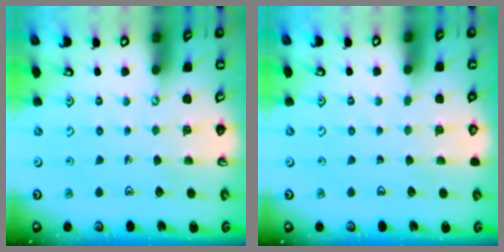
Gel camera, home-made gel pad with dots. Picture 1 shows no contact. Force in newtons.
{"total": 0.0}